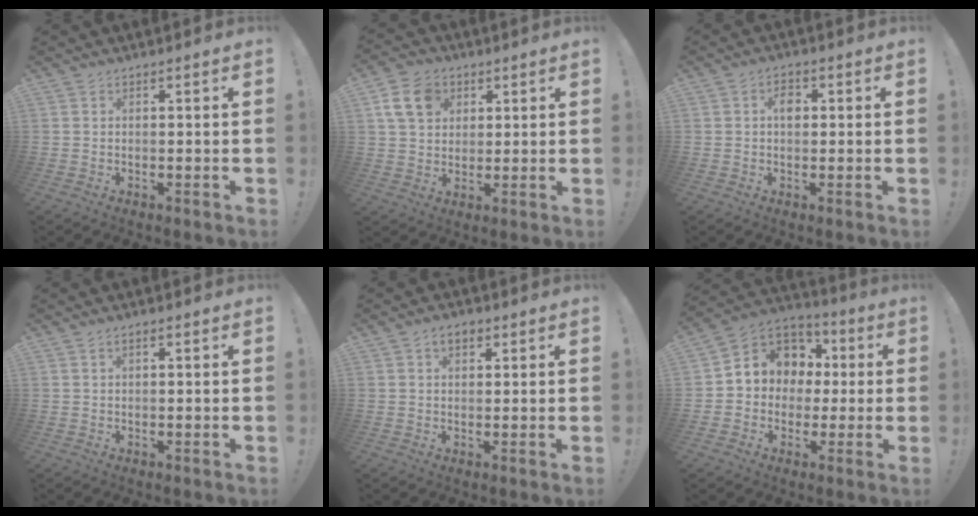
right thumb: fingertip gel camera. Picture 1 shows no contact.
{"total": 11.3, "force": [4.7, 8.6, 5.6], "torque": [-0.087, -0.007, 0.096]}
{"total": 3.3, "force": [0.4, 2.0, 2.6], "torque": [-0.032, 0.001, 0.002]}
{"total": 0.8, "force": [0.2, 0.4, 0.7], "torque": [-0.016, 0.003, 0.004]}
{"total": 3.6, "force": [1.5, 2.2, 2.4], "torque": [-0.029, 0.001, 0.024]}
{"total": 9.4, "force": [0.9, 8.7, 3.3], "torque": [-0.040, -0.003, 0.026]}